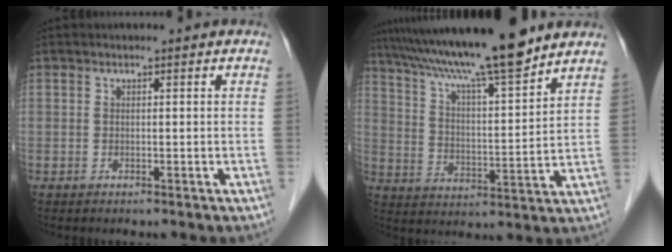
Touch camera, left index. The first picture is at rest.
{"total": 17.0, "force": [14.1, 0.2, 9.4], "torque": [-0.161, 0.008, 0.232]}